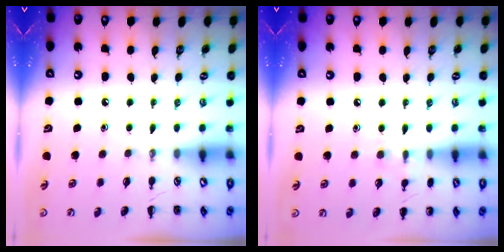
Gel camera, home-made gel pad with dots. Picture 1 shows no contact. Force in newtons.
{"total": 5.7, "press": 5.4, "slide": 1.9}